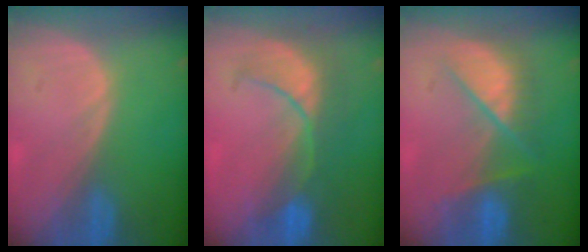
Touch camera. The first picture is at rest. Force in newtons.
{"total": 7.9, "press": 7.7, "slide": 1.5}
{"total": 7.2, "press": 7.2, "slide": 0.2}